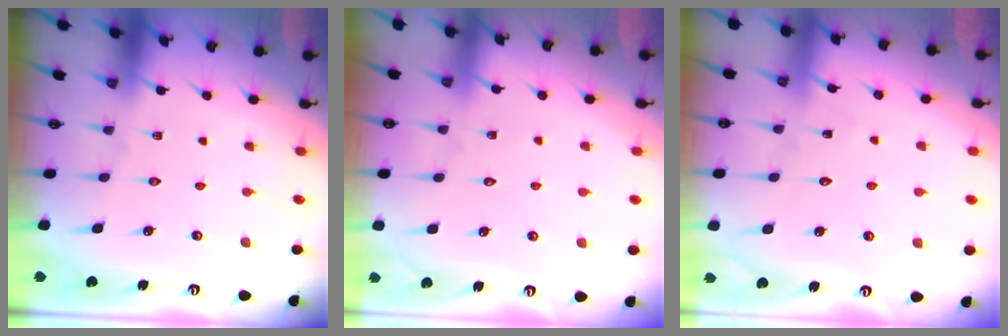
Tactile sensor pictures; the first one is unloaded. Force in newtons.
{"total": 2.8, "press": 2.8, "slide": 0.4}
{"total": 6.7, "press": 6.7, "slide": 0.5}